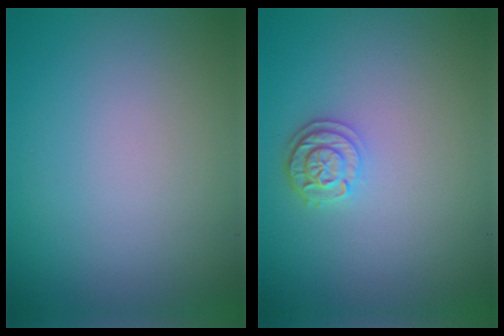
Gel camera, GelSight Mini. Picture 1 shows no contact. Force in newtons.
{"total": 2.4, "press": 2.1, "slide": 1.2}